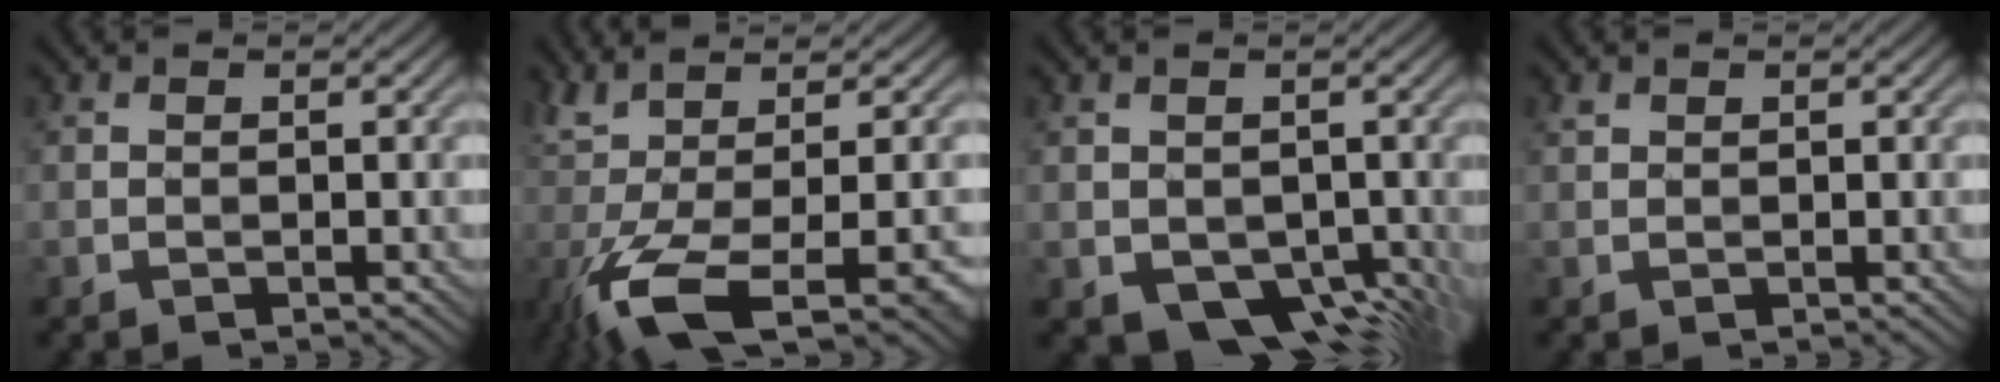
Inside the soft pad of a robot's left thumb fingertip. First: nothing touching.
{"total": 11.3, "force": [-4.2, 3.0, 10.0], "torque": [-0.186, -0.007, -0.065]}
{"total": 5.6, "force": [-1.7, 4.2, 3.3], "torque": [-0.063, -0.019, -0.025]}
{"total": 0.6, "force": [0.4, 0.3, 0.2], "torque": [-0.007, 0.000, 0.010]}